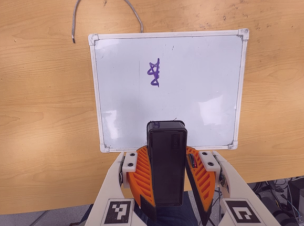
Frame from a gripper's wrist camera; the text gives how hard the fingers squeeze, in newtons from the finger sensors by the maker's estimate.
{"total": 9.2, "left": 9.1, "right": 9.3}